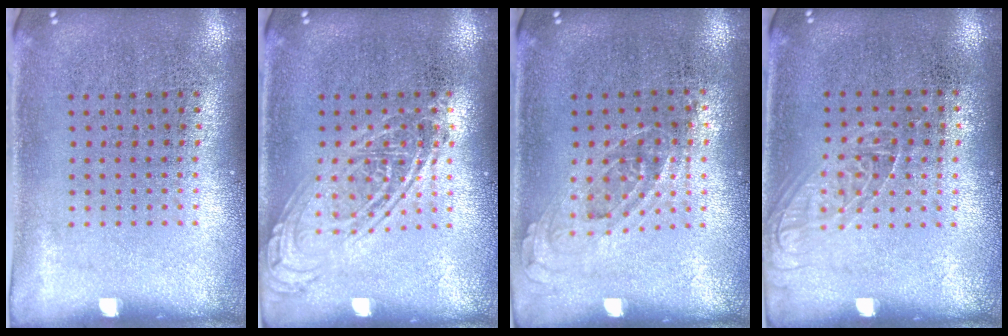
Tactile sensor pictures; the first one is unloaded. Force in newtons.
{"total": 2.6, "press": 2.6, "slide": 0.3}
{"total": 0.8, "press": 0.7, "slide": 0.4}
{"total": 1.2, "press": 1.1, "slide": 0.5}